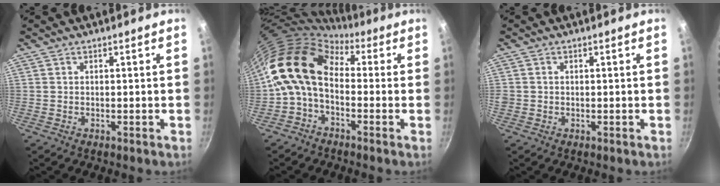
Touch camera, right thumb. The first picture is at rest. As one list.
[{"total": 13.2, "force": [0.3, 8.9, 9.7], "torque": [-0.160, 0.030, -0.020]}, {"total": 0.8, "force": [-0.1, 0.8, 0.2], "torque": [-0.002, 0.001, -0.002]}]